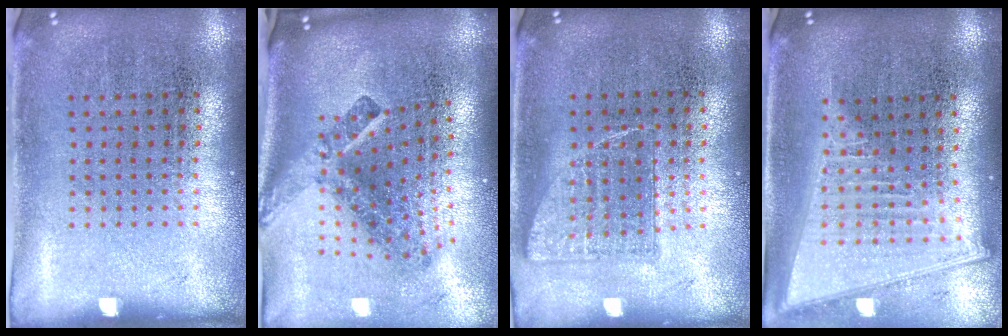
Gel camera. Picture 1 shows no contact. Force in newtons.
{"total": 2.9, "press": 1.8, "slide": 2.3}
{"total": 0.8, "press": 0.8, "slide": 0.1}
{"total": 2.1, "press": 1.8, "slide": 1.1}